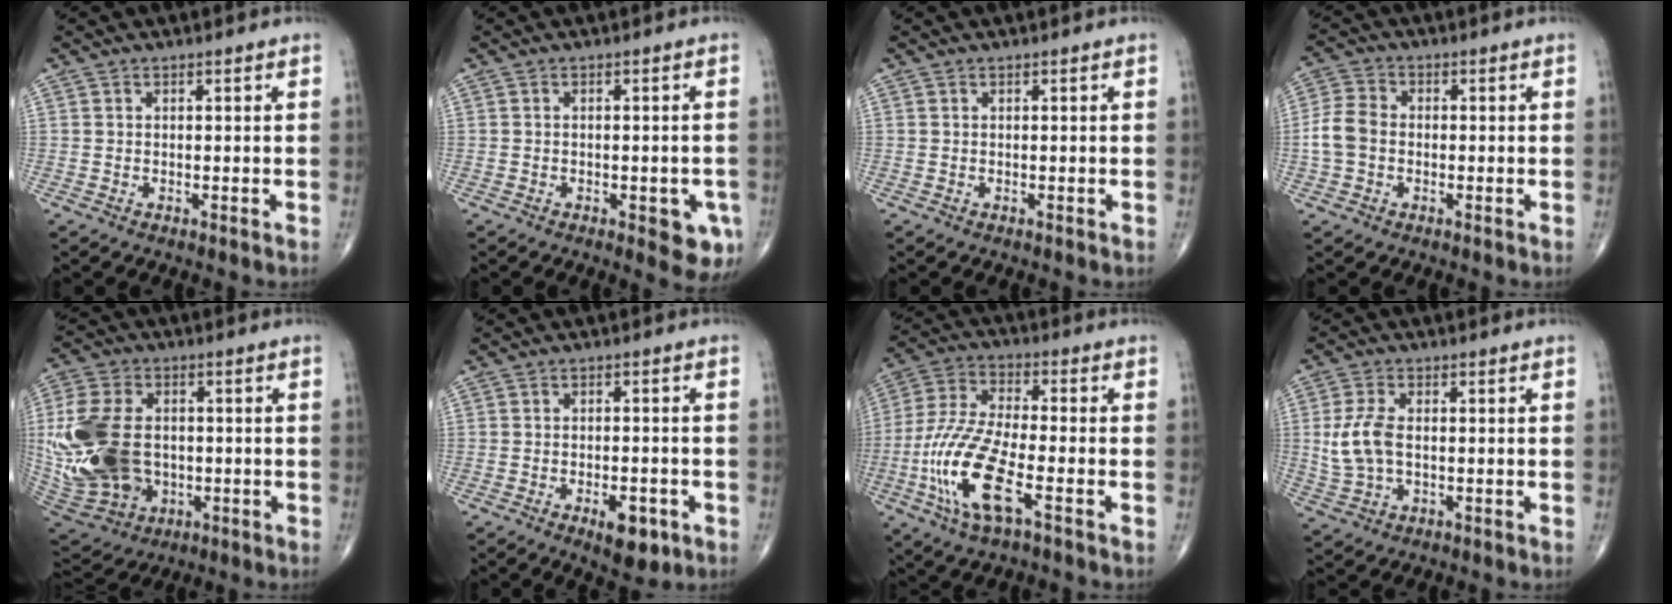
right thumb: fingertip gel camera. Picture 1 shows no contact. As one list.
[{"total": 6.2, "force": [-2.4, 2.6, 5.1], "torque": [-0.041, 0.000, -0.025]}, {"total": 0.0}, {"total": 6.1, "force": [-0.9, 4.7, 3.8], "torque": [-0.079, 0.018, -0.026]}, {"total": 23.4, "force": [-0.8, 16.5, 16.5], "torque": [-0.369, -0.003, 0.007]}, {"total": 6.6, "force": [-3.0, 2.9, 5.0], "torque": [-0.060, 0.009, -0.037]}, {"total": 15.5, "force": [-5.4, 4.8, 13.7], "torque": [-0.305, 0.016, -0.106]}, {"total": 7.3, "force": [0.1, 4.2, 6.0], "torque": [-0.132, 0.002, 0.004]}]